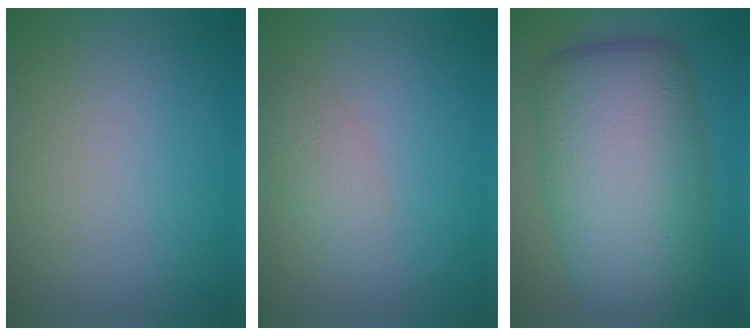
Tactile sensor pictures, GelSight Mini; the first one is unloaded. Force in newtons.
{"total": 1.8, "press": 1.8, "slide": 0.2}
{"total": 13.8, "press": 13.8, "slide": 0.2}